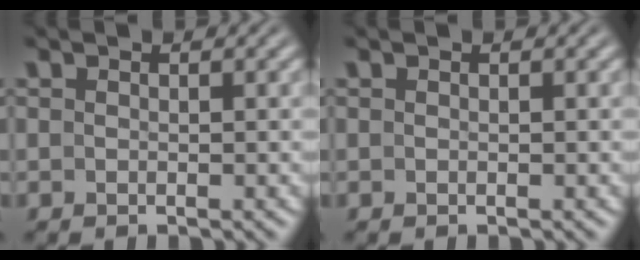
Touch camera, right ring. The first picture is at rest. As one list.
[{"total": 0.0}]